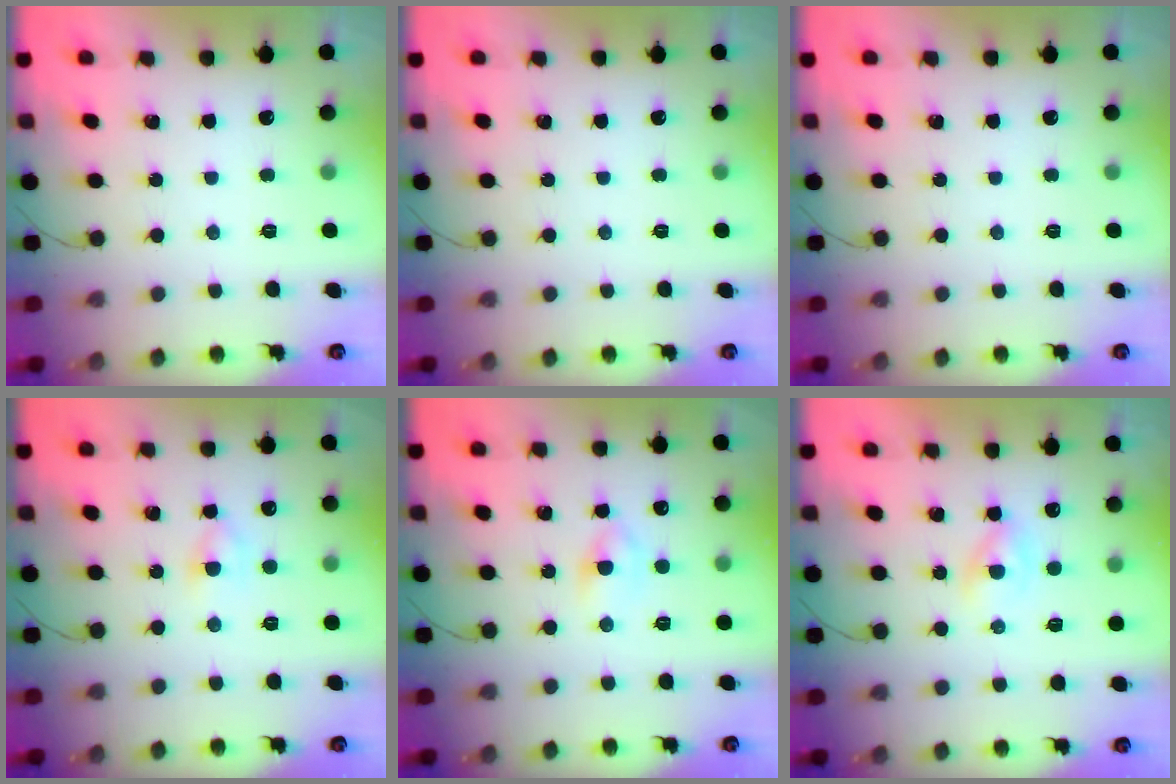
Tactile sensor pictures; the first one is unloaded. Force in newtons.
{"total": 0.0}
{"total": 0.0}
{"total": 3.6, "press": 3.4, "slide": 1.1}
{"total": 3.0, "press": 2.8, "slide": 1.2}
{"total": 2.2, "press": 2.0, "slide": 1.0}